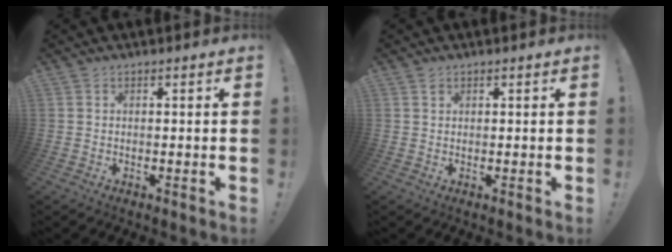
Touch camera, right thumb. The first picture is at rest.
{"total": 0.9, "force": [0.6, 0.5, 0.3], "torque": [0.003, -0.003, 0.010]}